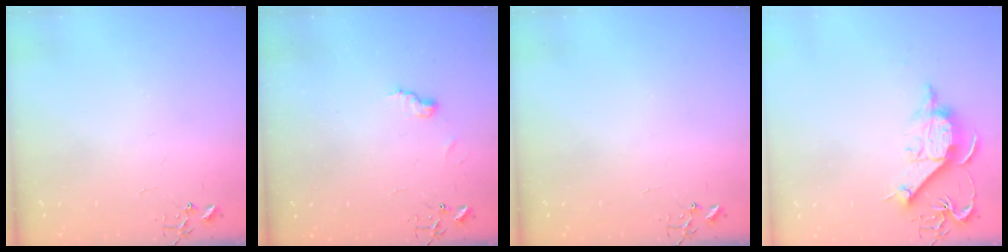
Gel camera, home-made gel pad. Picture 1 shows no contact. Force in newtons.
{"total": 7.4, "press": 7.4, "slide": 0.4}
{"total": 0.0}
{"total": 11.7, "press": 11.7, "slide": 0.6}